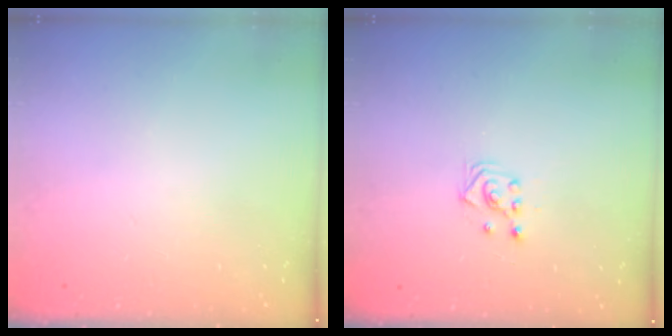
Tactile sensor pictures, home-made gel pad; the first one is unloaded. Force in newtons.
{"total": 2.9, "press": 2.7, "slide": 1.0}